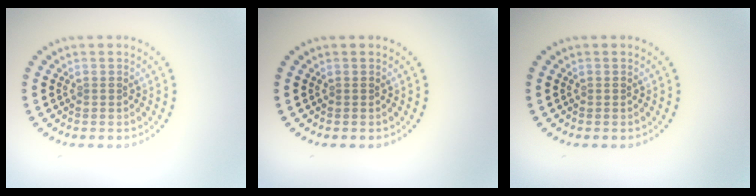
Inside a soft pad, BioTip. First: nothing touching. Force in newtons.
{"total": 0.0}
{"total": 0.0}